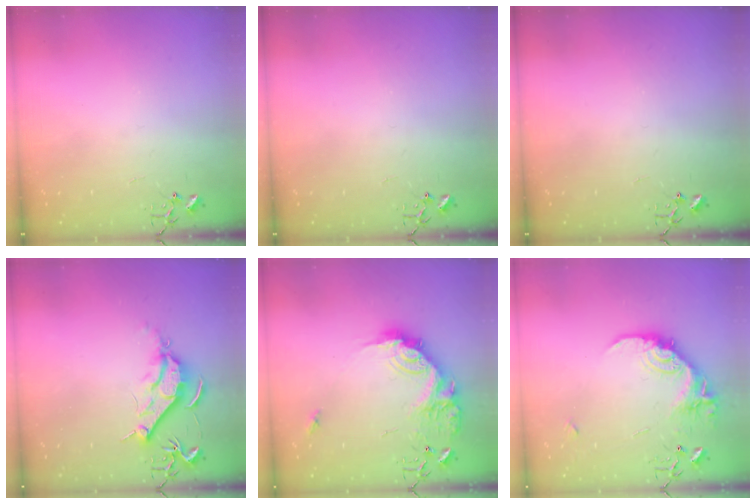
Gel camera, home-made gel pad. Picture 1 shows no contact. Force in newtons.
{"total": 0.0}
{"total": 0.0}
{"total": 9.1, "press": 9.0, "slide": 0.8}
{"total": 19.2, "press": 19.2, "slide": 1.0}
{"total": 18.0, "press": 17.9, "slide": 1.1}